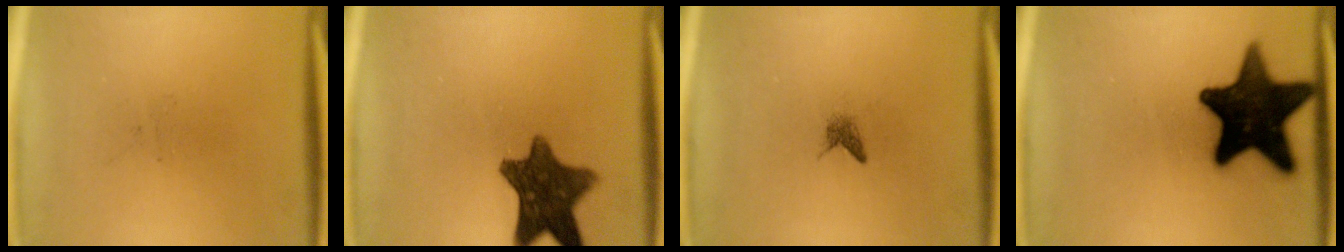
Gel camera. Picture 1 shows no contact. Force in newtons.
{"total": 11.0}
{"total": 1.0}
{"total": 19.1}